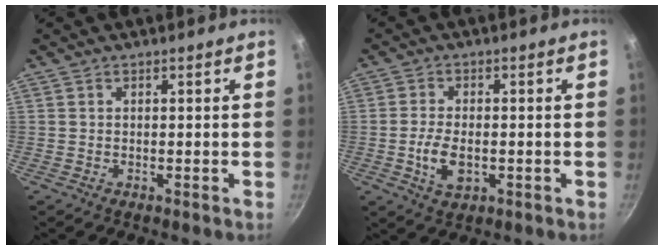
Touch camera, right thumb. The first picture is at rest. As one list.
[{"total": 6.2, "force": [-1.3, 3.5, 5.0], "torque": [-0.097, 0.006, -0.022]}]